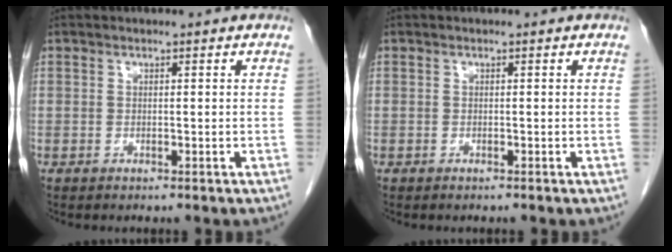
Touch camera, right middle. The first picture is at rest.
{"total": 0.0}